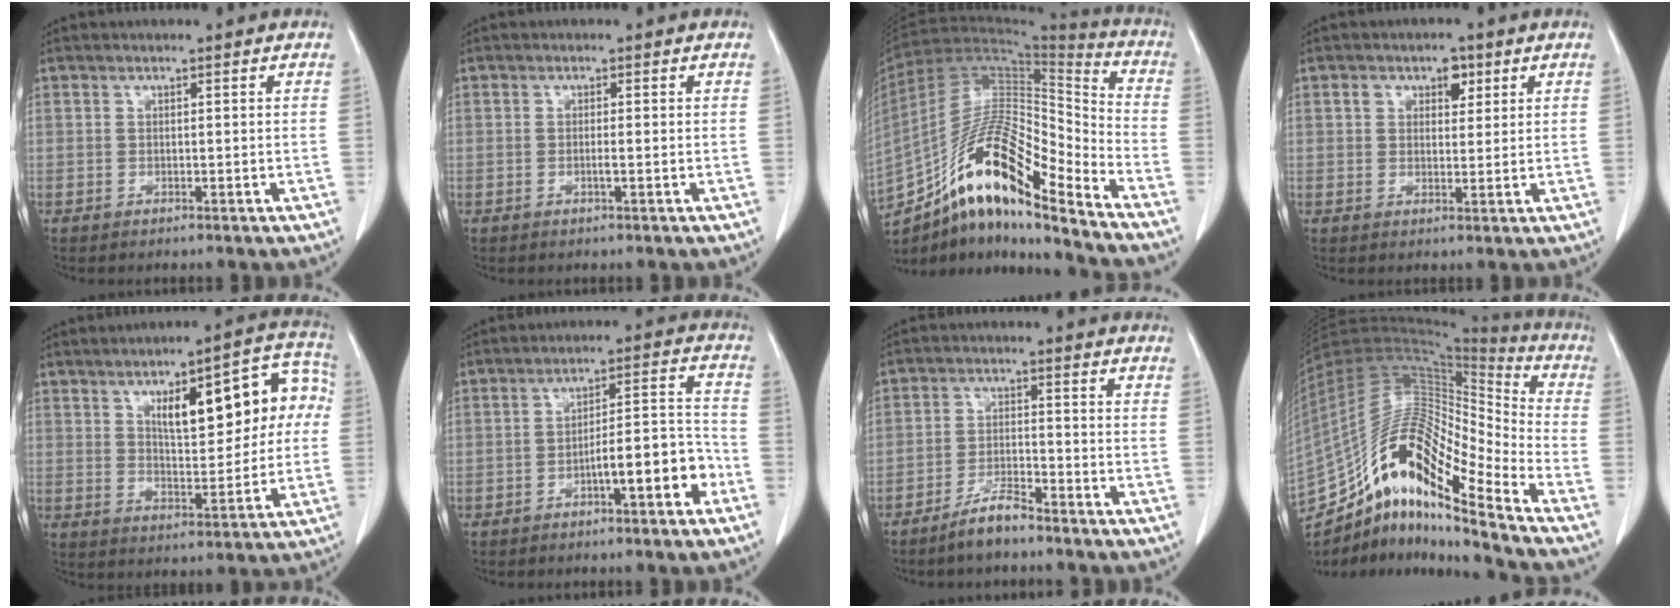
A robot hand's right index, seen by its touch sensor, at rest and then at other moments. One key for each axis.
{"total": 1.2, "fx": -0.3, "fy": 0.0, "fz": 1.1, "tx": -0.023, "ty": -0.002, "tz": -0.005}
{"total": 21.2, "fx": -14.1, "fy": 3.9, "fz": 15.4, "tx": -0.297, "ty": 0.009, "tz": -0.251}
{"total": 3.8, "fx": 1.7, "fy": 2.4, "fz": 2.4, "tx": -0.033, "ty": 0.009, "tz": 0.027}
{"total": 15.4, "fx": 3.8, "fy": 5.4, "fz": 13.9, "tx": -0.177, "ty": 0.039, "tz": 0.056}
{"total": 9.0, "fx": -4.1, "fy": 1.5, "fz": 7.8, "tx": -0.114, "ty": 0.027, "tz": -0.059}
{"total": 4.7, "fx": -4.1, "fy": 0.9, "fz": 2.2, "tx": -0.044, "ty": -0.002, "tz": -0.078}
{"total": 20.7, "fx": -13.9, "fy": 3.6, "fz": 14.9, "tx": -0.302, "ty": 0.026, "tz": -0.253}